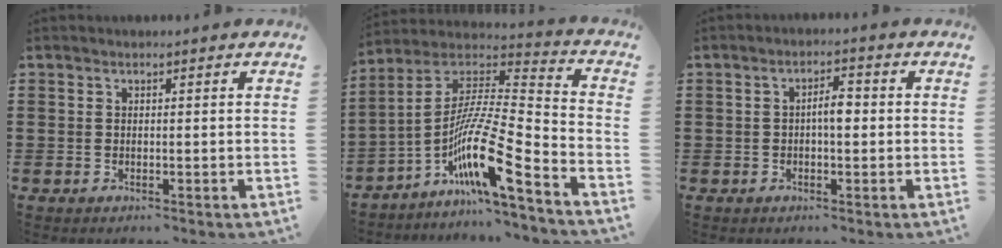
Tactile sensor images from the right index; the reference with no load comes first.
{"total": 13.3, "force": [-7.3, 1.4, 11.1], "torque": [-0.227, -0.020, -0.145]}
{"total": 3.1, "force": [-0.2, 1.0, 2.9], "torque": [-0.054, 0.005, -0.006]}